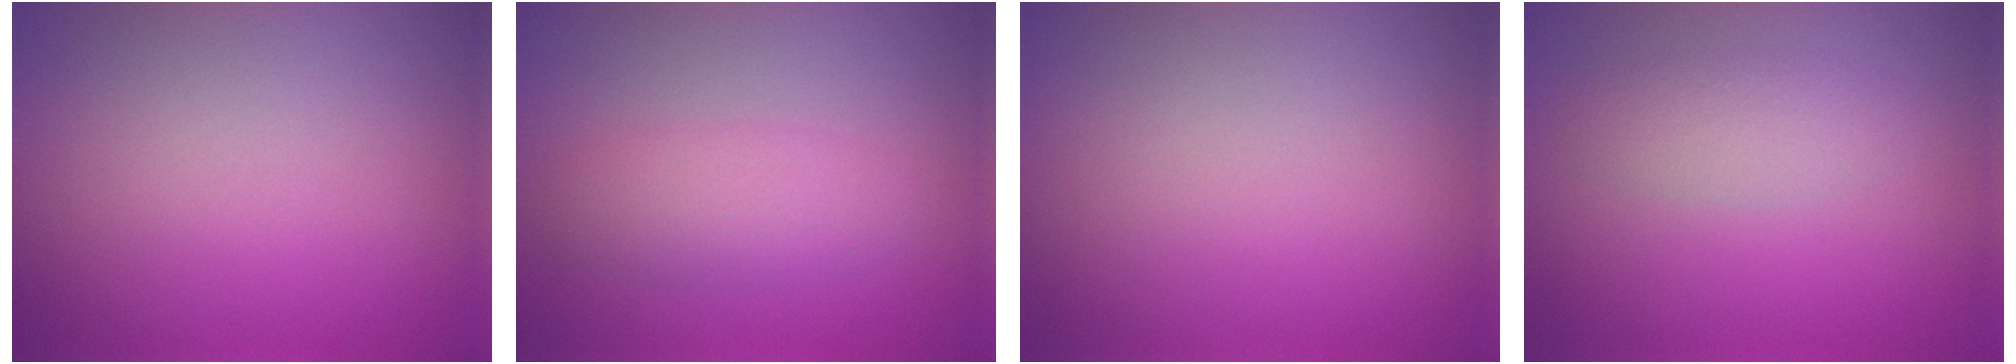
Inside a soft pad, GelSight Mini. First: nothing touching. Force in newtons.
{"total": 2.8, "press": 2.8, "slide": 0.1}
{"total": 0.0}
{"total": 2.3, "press": 2.3, "slide": 0.2}